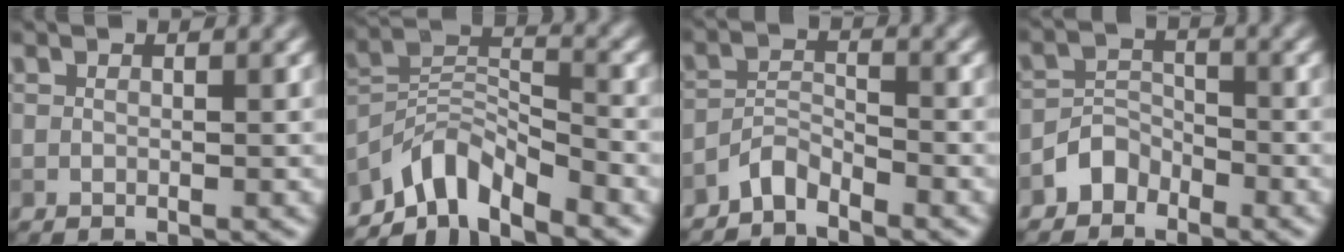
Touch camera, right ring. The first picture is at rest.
{"total": 6.0, "force": [-5.0, 2.1, 2.6], "torque": [-0.033, 0.000, -0.105]}
{"total": 2.4, "force": [-2.3, 0.5, 0.7], "torque": [-0.014, 0.009, -0.051]}
{"total": 2.4, "force": [-1.8, 1.5, 0.4], "torque": [-0.001, 0.013, -0.038]}